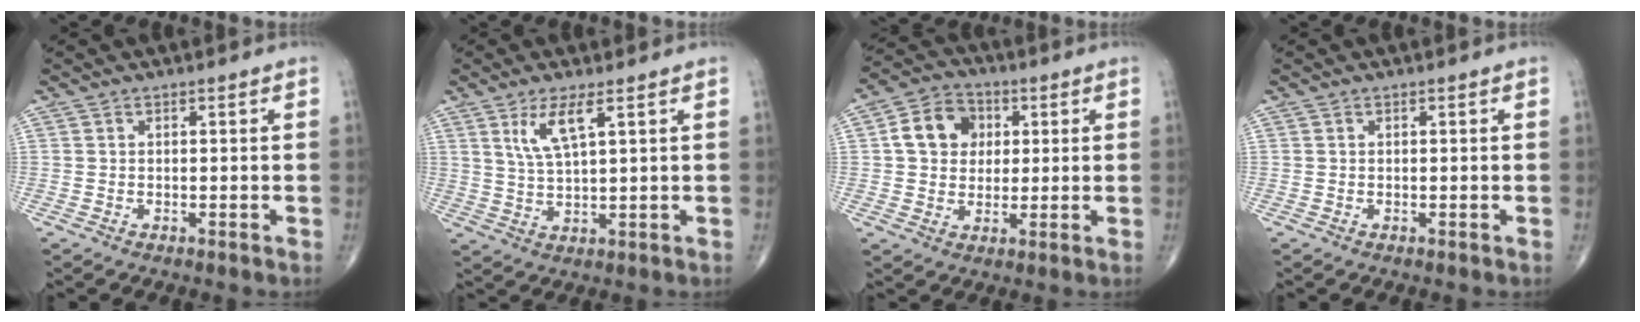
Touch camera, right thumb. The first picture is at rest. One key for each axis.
{"total": 6.0, "fx": 2.9, "fy": 1.1, "fz": 5.1, "tx": -0.111, "ty": -0.018, "tz": 0.066}
{"total": 9.7, "fx": 1.9, "fy": 7.9, "fz": 5.2, "tx": -0.060, "ty": 0.006, "tz": 0.023}
{"total": 0.0}